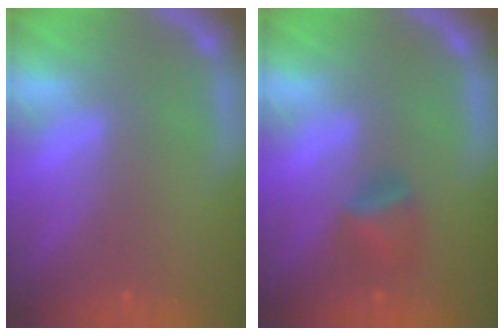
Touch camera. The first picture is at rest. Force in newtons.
{"total": 2.4}